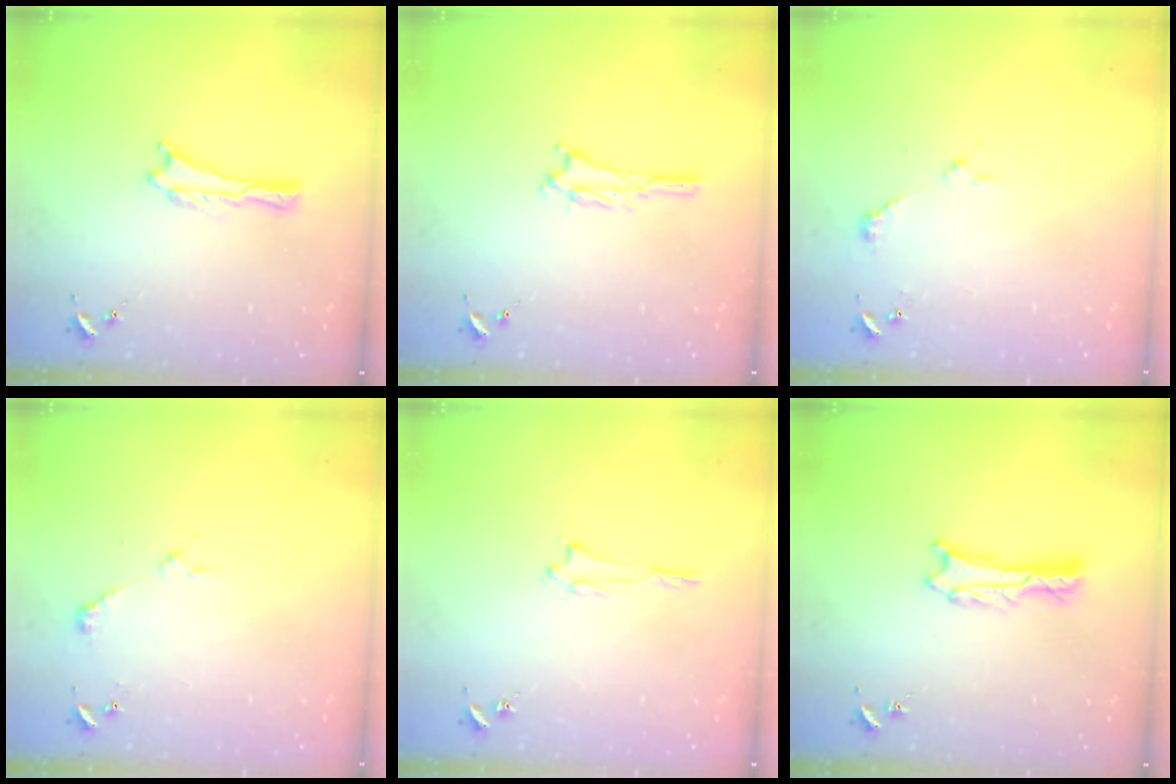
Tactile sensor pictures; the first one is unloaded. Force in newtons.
{"total": 1.5, "press": 1.5, "slide": 0.3}
{"total": 2.3, "press": 2.3, "slide": 0.1}
{"total": 2.3, "press": 2.3, "slide": 0.1}
{"total": 1.2, "press": 1.2, "slide": 0.1}
{"total": 1.1, "press": 1.1, "slide": 0.2}